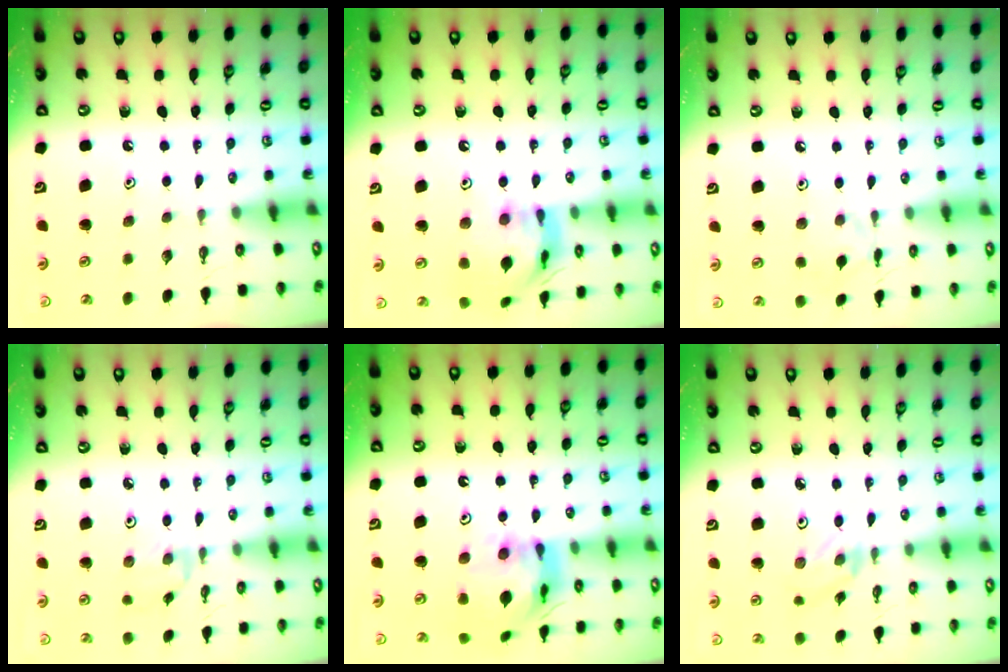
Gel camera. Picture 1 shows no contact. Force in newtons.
{"total": 15.6, "press": 15.6, "slide": 1.4}
{"total": 4.5, "press": 4.5, "slide": 0.8}
{"total": 1.5, "press": 1.5, "slide": 0.3}
{"total": 15.0, "press": 14.9, "slide": 1.7}
{"total": 2.1, "press": 2.0, "slide": 0.4}